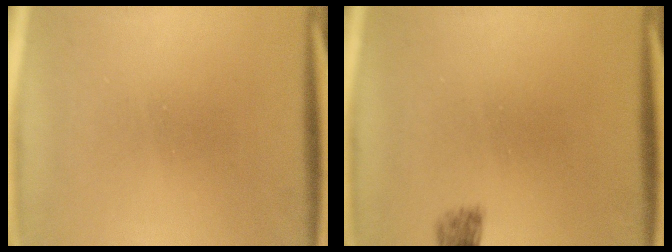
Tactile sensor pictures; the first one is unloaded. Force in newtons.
{"total": 1.2}